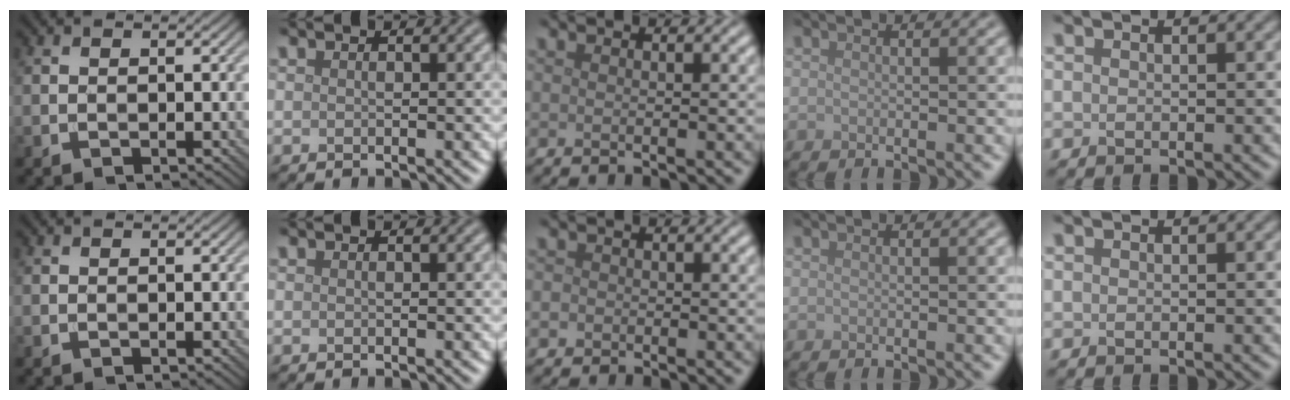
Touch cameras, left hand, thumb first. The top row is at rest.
{"middle": {"total": 1.0, "force": [-0.3, 0.9, 0.2], "torque": [0.002, -0.004, -0.005]}}